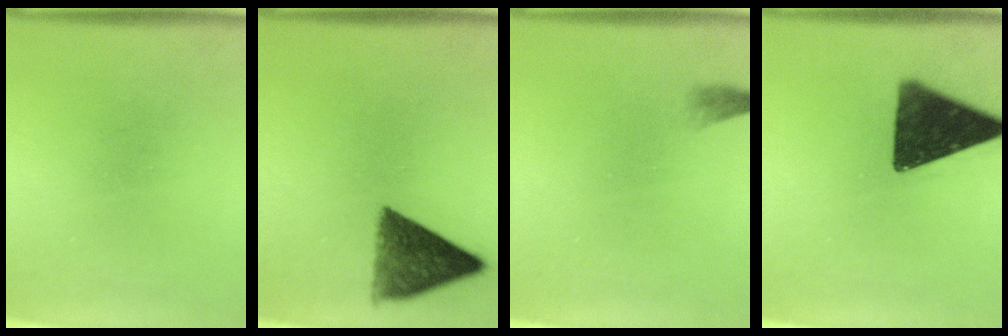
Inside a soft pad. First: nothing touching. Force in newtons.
{"total": 9.2}
{"total": 1.1}
{"total": 15.0}